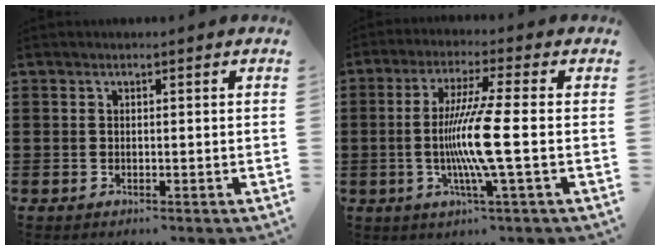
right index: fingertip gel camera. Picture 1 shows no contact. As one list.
[{"total": 9.8, "force": [-1.3, -0.4, 9.7], "torque": [-0.197, -0.022, -0.035]}]